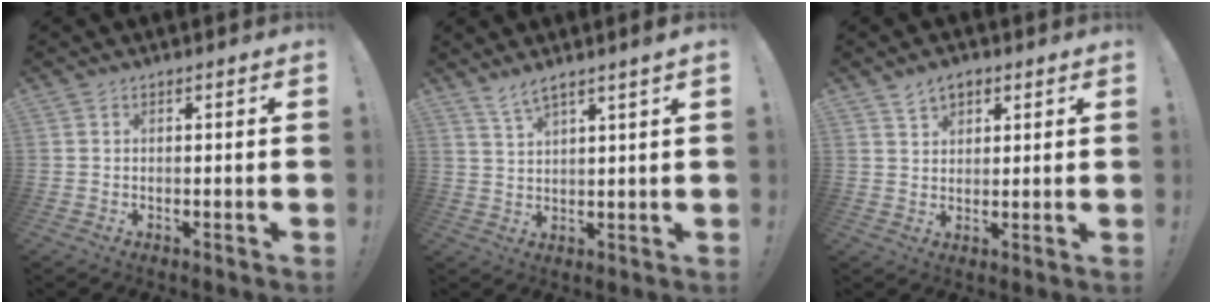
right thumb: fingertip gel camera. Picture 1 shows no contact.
{"total": 4.5, "force": [3.7, -0.2, 2.7], "torque": [-0.058, -0.018, 0.064]}
{"total": 4.5, "force": [3.1, 2.6, 2.0], "torque": [-0.033, -0.011, 0.056]}